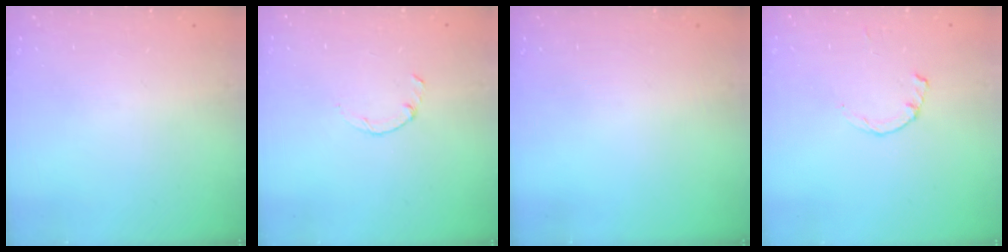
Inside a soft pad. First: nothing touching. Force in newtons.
{"total": 1.5, "press": 1.4, "slide": 0.3}
{"total": 0.0}
{"total": 1.2, "press": 1.2, "slide": 0.3}